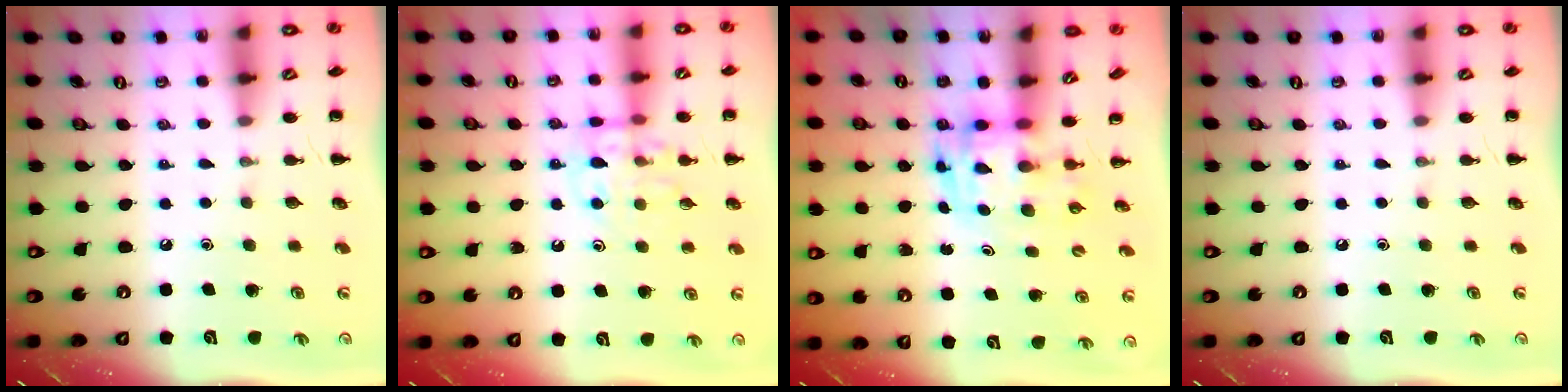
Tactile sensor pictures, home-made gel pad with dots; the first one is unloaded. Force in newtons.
{"total": 12.1, "press": 12.0, "slide": 1.4}
{"total": 3.5, "press": 3.4, "slide": 0.6}
{"total": 0.0}